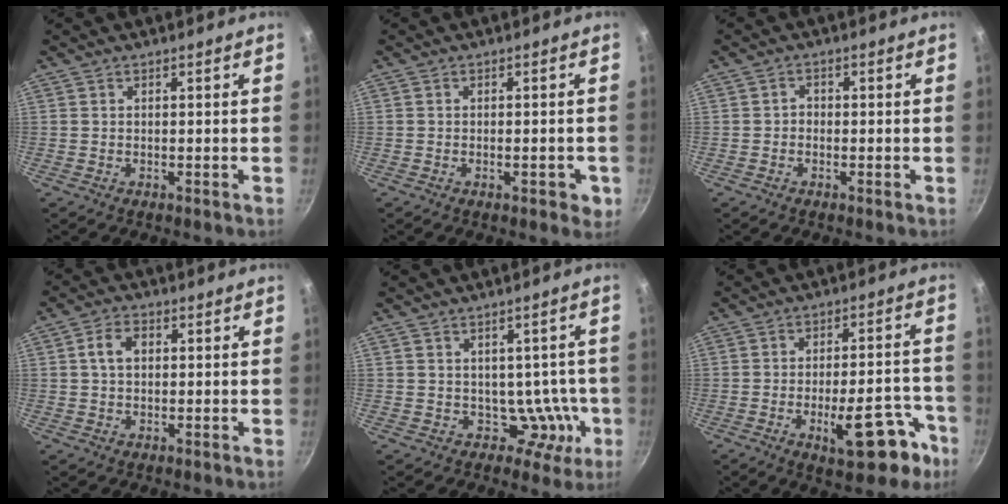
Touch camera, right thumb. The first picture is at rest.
{"total": 3.6, "force": [-1.2, 1.5, 3.0], "torque": [-0.029, -0.001, -0.016]}
{"total": 1.4, "force": [-0.4, 1.1, 0.7], "torque": [-0.008, 0.008, -0.010]}
{"total": 4.6, "force": [0.8, 3.2, 3.3], "torque": [-0.048, 0.011, 0.010]}
{"total": 6.0, "force": [-1.2, 5.2, 2.6], "torque": [0.023, 0.023, -0.003]}
{"total": 13.6, "force": [-6.2, 5.7, 10.7], "torque": [-0.104, 0.041, -0.075]}